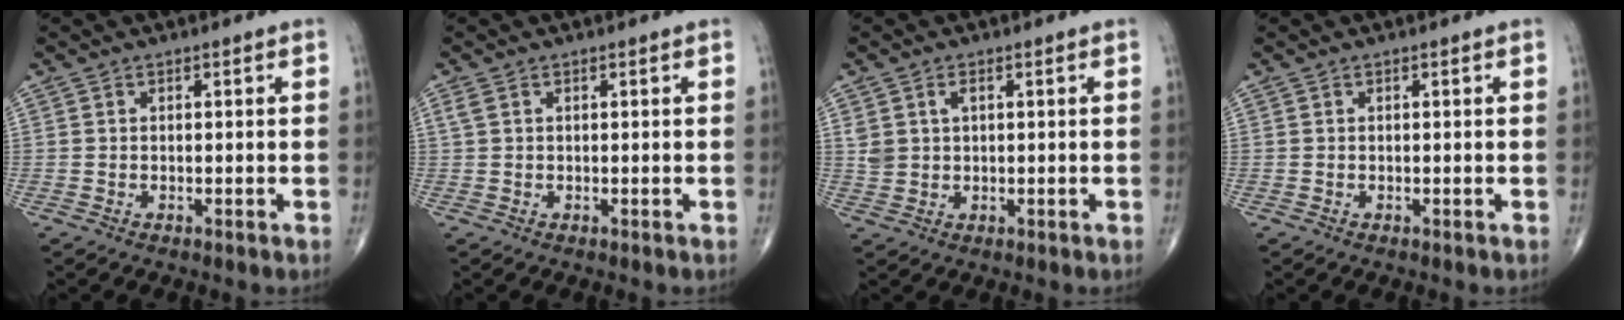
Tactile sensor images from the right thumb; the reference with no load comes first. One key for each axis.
{"total": 1.3, "fx": 0.5, "fy": 0.8, "fz": 0.9, "tx": -0.029, "ty": 0.011, "tz": 0.016}
{"total": 3.2, "fx": 1.2, "fy": 2.1, "fz": 2.2, "tx": -0.041, "ty": 0.000, "tz": 0.030}
{"total": 0.0}